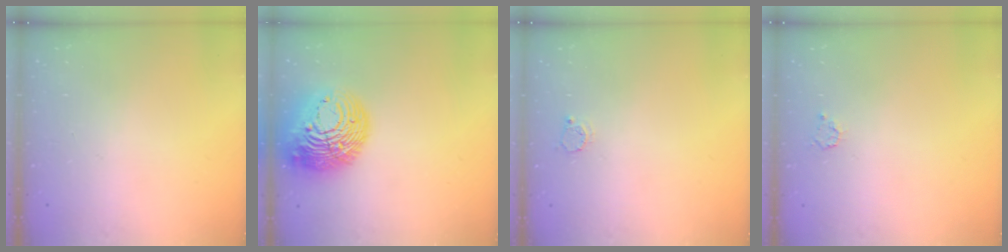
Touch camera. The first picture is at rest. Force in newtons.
{"total": 19.4, "press": 19.3, "slide": 2.1}
{"total": 2.6, "press": 2.6, "slide": 0.3}
{"total": 2.9, "press": 2.9, "slide": 0.3}